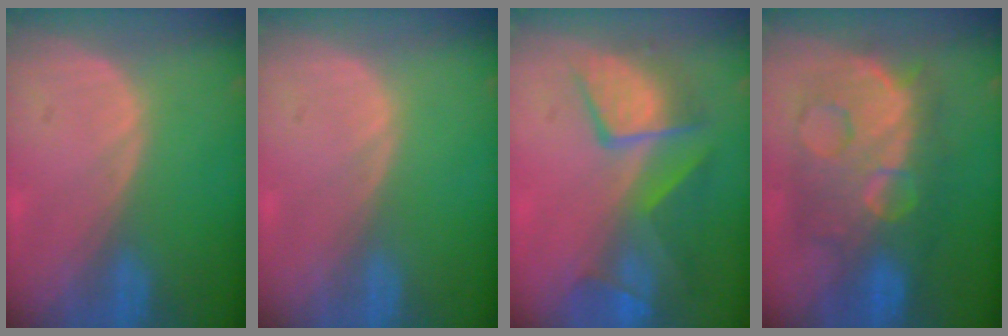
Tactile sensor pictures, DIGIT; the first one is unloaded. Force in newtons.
{"total": 0.0}
{"total": 9.7, "press": 8.6, "slide": 4.6}
{"total": 12.4, "press": 12.3, "slide": 1.2}